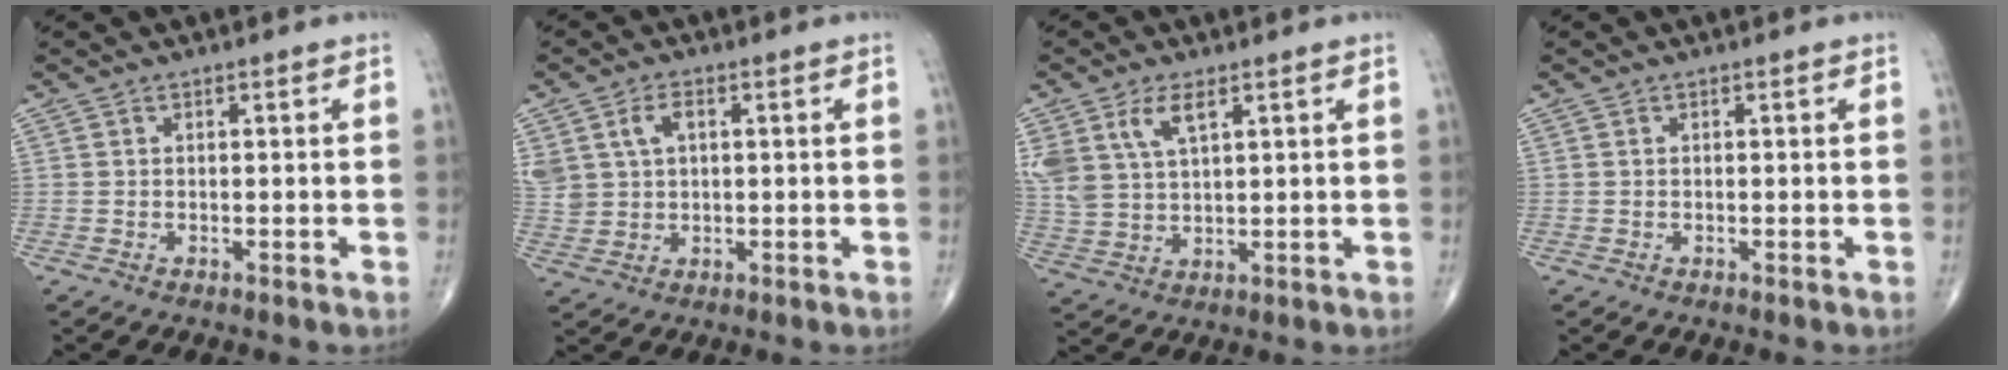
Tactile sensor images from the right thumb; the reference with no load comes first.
{"total": 6.7, "force": [2.2, 4.6, 4.4], "torque": [-0.087, 0.000, 0.051]}
{"total": 8.5, "force": [4.3, 4.2, 6.1], "torque": [-0.129, -0.009, 0.092]}
{"total": 0.0}